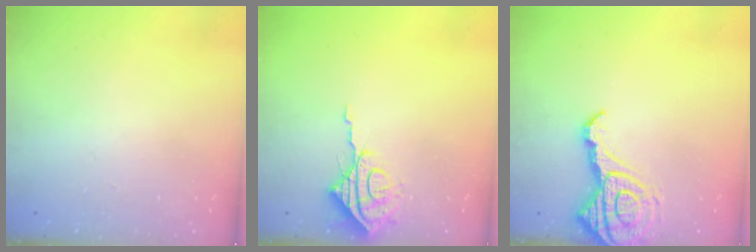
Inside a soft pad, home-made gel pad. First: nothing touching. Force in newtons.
{"total": 8.4, "press": 8.3, "slide": 0.7}
{"total": 12.8, "press": 12.8, "slide": 1.0}